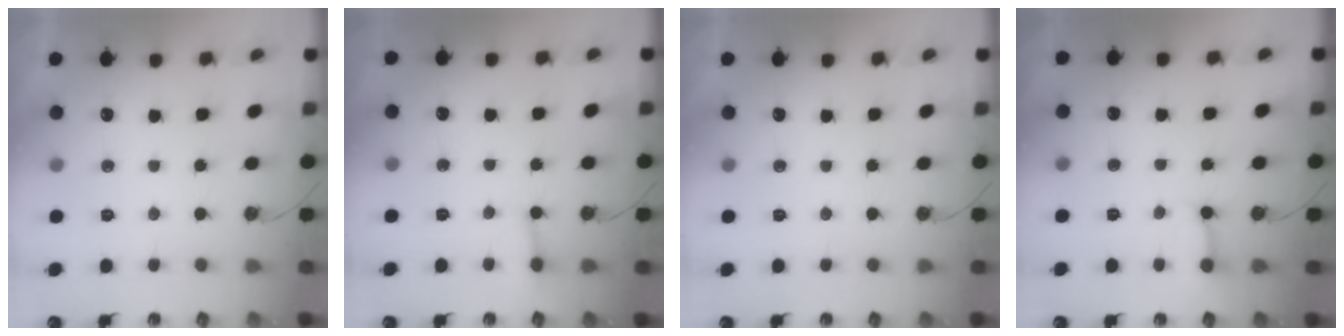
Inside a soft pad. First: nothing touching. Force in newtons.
{"total": 3.4, "press": 3.3, "slide": 0.8}
{"total": 0.0}
{"total": 3.3, "press": 3.3, "slide": 0.2}